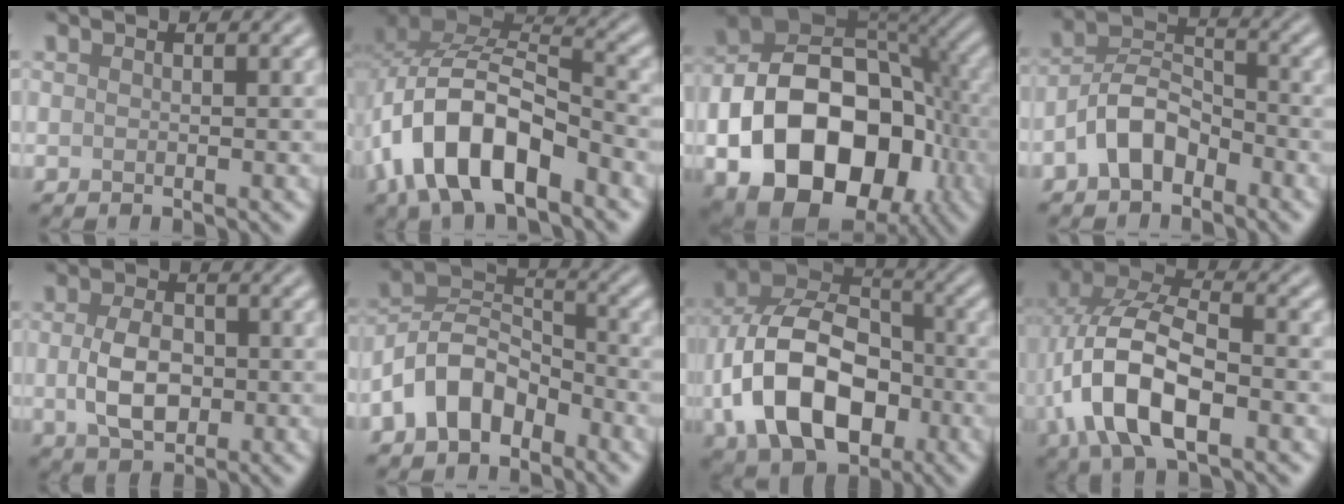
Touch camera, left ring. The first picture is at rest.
{"total": 11.0, "force": [-4.8, 5.6, 8.2], "torque": [-0.153, 0.011, -0.091]}
{"total": 16.4, "force": [-5.2, 11.1, 11.0], "torque": [-0.170, -0.023, -0.086]}
{"total": 4.6, "force": [-2.5, 2.7, 2.8], "torque": [-0.051, 0.014, -0.058]}
{"total": 4.4, "force": [-0.4, 2.9, 3.4], "torque": [-0.069, -0.004, -0.007]}
{"total": 6.2, "force": [-3.5, 3.8, 3.4], "torque": [-0.057, 0.009, -0.080]}
{"total": 12.6, "force": [-3.4, 8.3, 8.9], "torque": [-0.177, -0.001, -0.072]}
{"total": 9.9, "force": [-2.7, 4.8, 8.2], "torque": [-0.170, 0.008, -0.062]}